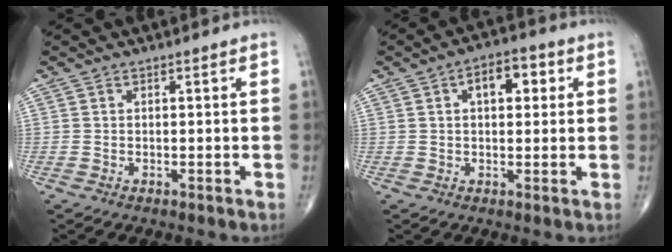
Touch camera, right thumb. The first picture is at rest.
{"total": 6.8, "force": [2.0, 3.8, 5.3], "torque": [-0.055, 0.009, 0.024]}